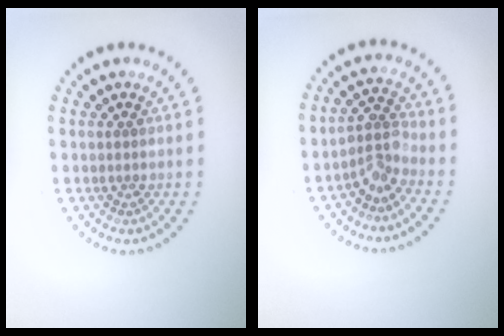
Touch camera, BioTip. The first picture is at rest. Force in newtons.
{"total": 2.7, "press": 2.0, "slide": 1.8}